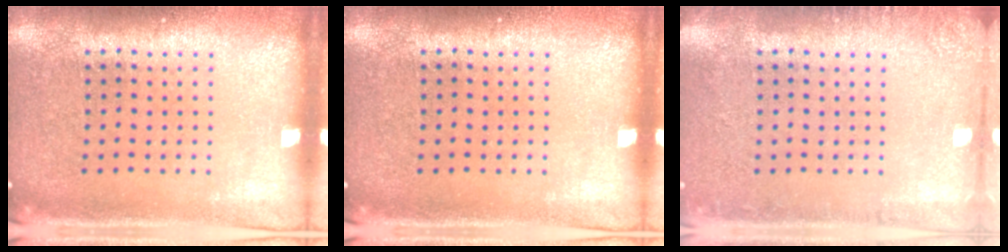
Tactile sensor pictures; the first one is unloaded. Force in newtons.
{"total": 0.0}
{"total": 1.5, "press": 1.5, "slide": 0.2}